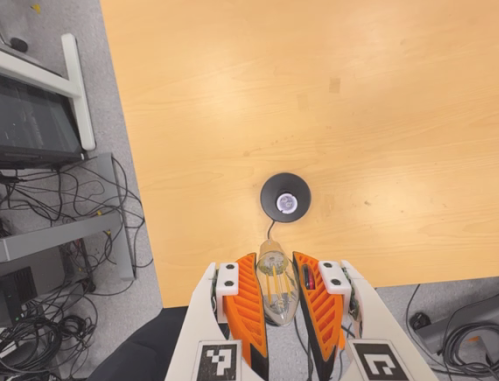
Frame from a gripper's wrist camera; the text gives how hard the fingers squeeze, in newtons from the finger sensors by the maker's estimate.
{"total": 20.0, "left": 21.5, "right": 18.6}